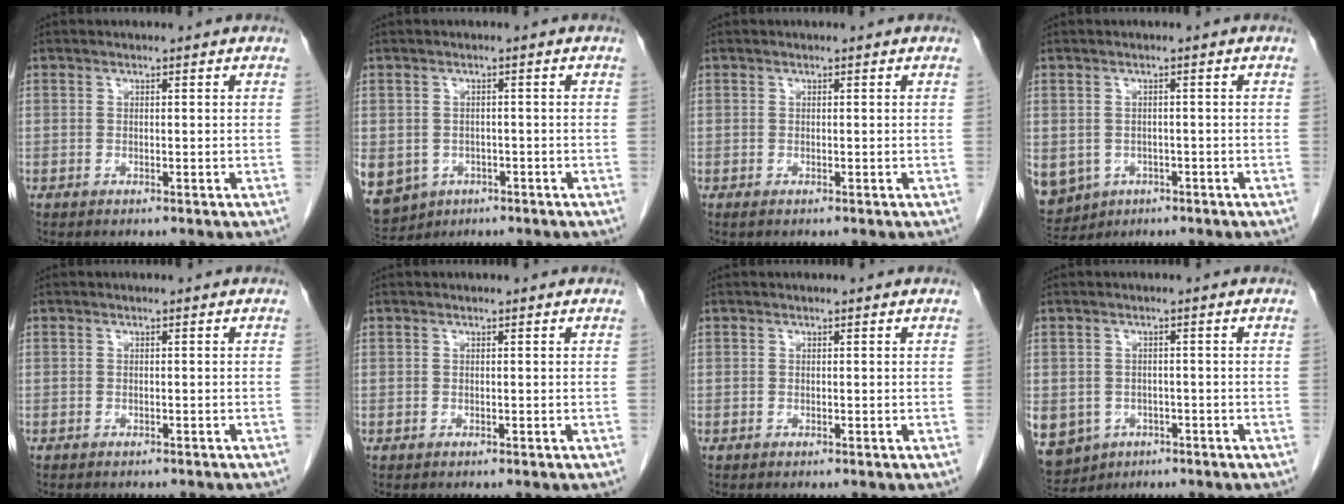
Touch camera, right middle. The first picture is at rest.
{"total": 17.3, "force": [-6.8, 14.6, 6.3], "torque": [-0.239, -0.010, -0.087]}
{"total": 0.0}
{"total": 14.0, "force": [-5.4, 12.0, 4.8], "torque": [-0.174, -0.008, -0.066]}
{"total": 3.6, "force": [-3.2, 1.1, 1.3], "torque": [-0.020, -0.005, -0.035]}
{"total": 0.0}
{"total": 0.0}
{"total": 13.7, "force": [-5.7, 11.6, 4.4], "torque": [-0.159, -0.003, -0.069]}